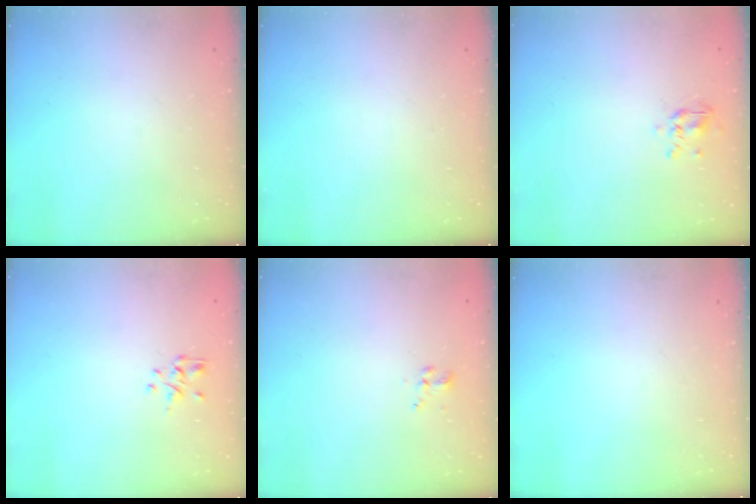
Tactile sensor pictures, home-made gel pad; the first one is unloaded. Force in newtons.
{"total": 0.0}
{"total": 3.2, "press": 3.1, "slide": 0.9}
{"total": 1.2, "press": 1.1, "slide": 0.5}
{"total": 2.1, "press": 1.8, "slide": 1.1}
{"total": 0.0}